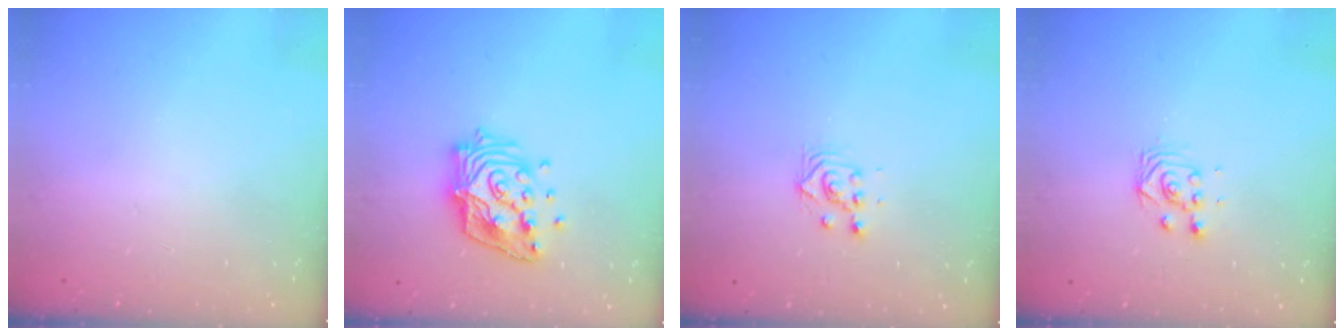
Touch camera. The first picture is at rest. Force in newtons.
{"total": 15.5, "press": 15.5, "slide": 1.2}
{"total": 2.8, "press": 2.8, "slide": 0.1}
{"total": 2.8, "press": 2.8, "slide": 0.3}